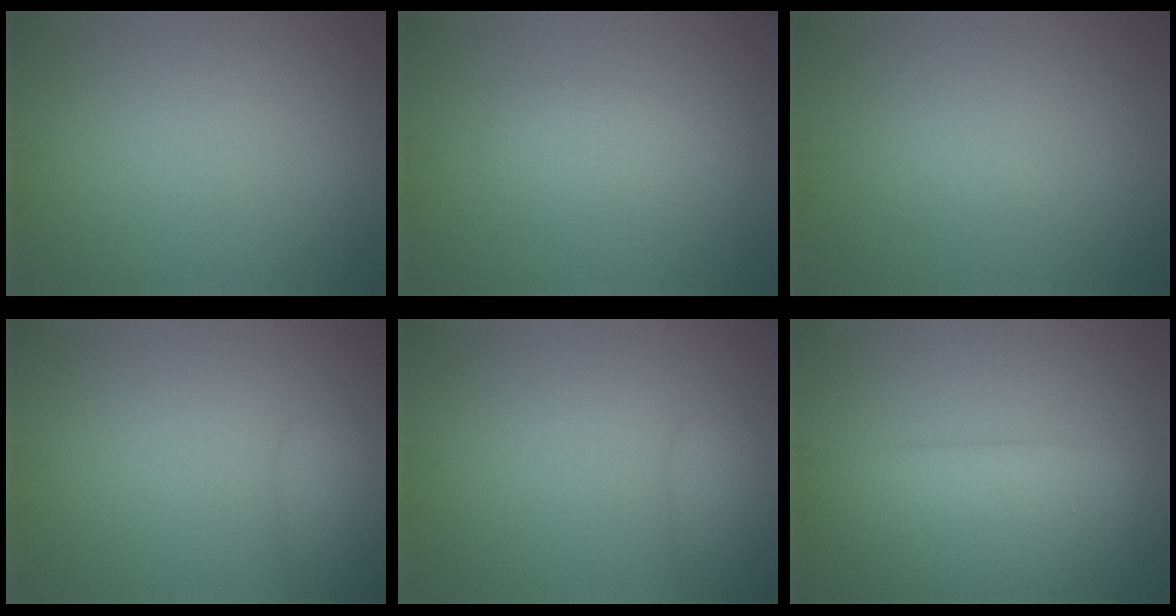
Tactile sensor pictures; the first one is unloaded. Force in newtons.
{"total": 2.4, "press": 2.4, "slide": 0.2}
{"total": 1.3, "press": 1.3, "slide": 0.2}
{"total": 2.9, "press": 2.9, "slide": 0.1}
{"total": 2.9, "press": 2.9, "slide": 0.1}
{"total": 12.0, "press": 12.0, "slide": 0.5}